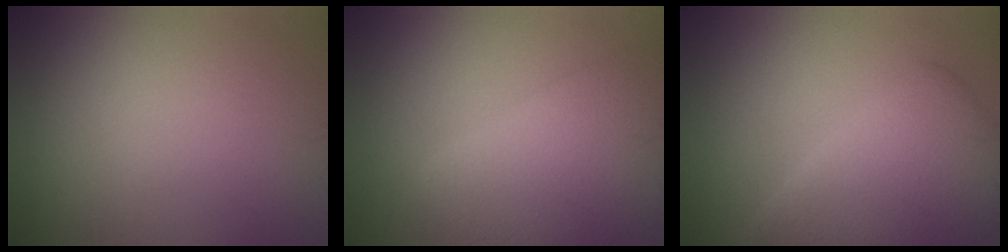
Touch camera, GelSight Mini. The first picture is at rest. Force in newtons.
{"total": 9.3, "press": 9.3, "slide": 0.4}
{"total": 8.3, "press": 8.3, "slide": 0.2}